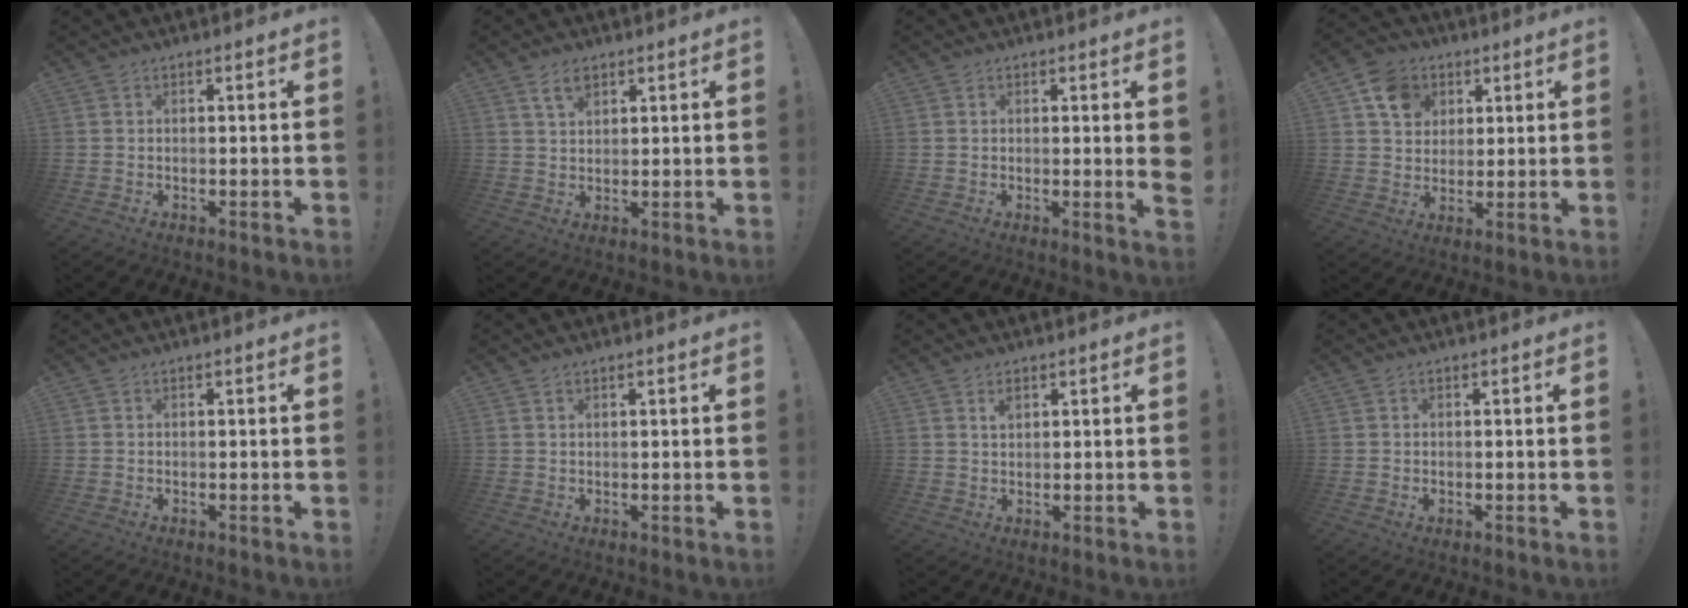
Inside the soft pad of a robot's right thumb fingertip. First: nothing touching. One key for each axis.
{"total": 4.3, "fx": 2.6, "fy": 2.4, "fz": 2.5, "tx": -0.031, "ty": -0.009, "tz": 0.045}
{"total": 3.2, "fx": 1.0, "fy": -0.2, "fz": 3.0, "tx": -0.030, "ty": -0.021, "tz": 0.013}
{"total": 10.5, "fx": 4.5, "fy": 8.7, "fz": 3.8, "tx": -0.050, "ty": -0.017, "tz": 0.091}
{"total": 0.0}
{"total": 0.7, "fx": 0.5, "fy": 0.4, "fz": 0.3, "tx": -0.001, "ty": -0.001, "tz": 0.008}
{"total": 2.0, "fx": 1.2, "fy": 1.2, "fz": 1.1, "tx": 0.001, "ty": -0.008, "tz": 0.018}
{"total": 0.0}